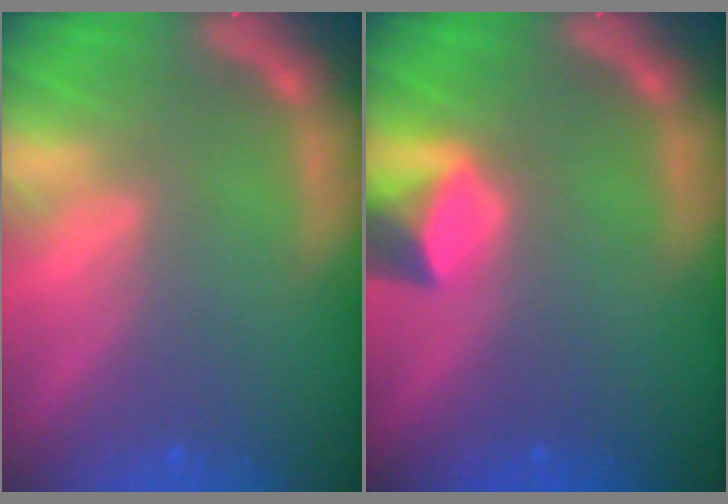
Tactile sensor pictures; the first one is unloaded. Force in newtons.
{"total": 3.0}